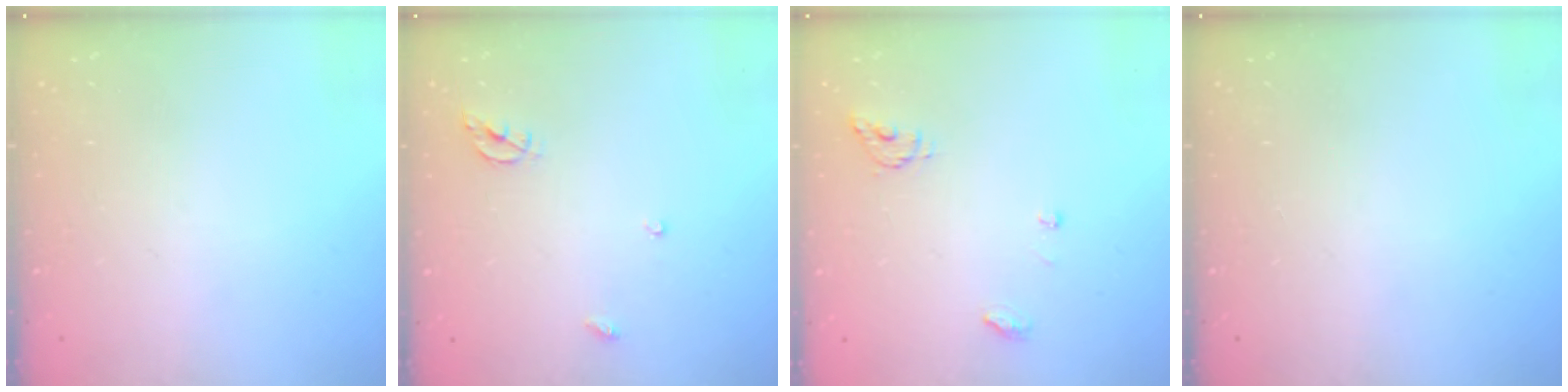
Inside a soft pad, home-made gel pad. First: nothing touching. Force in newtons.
{"total": 5.7, "press": 5.6, "slide": 0.5}
{"total": 5.2, "press": 5.2, "slide": 0.0}
{"total": 0.0}